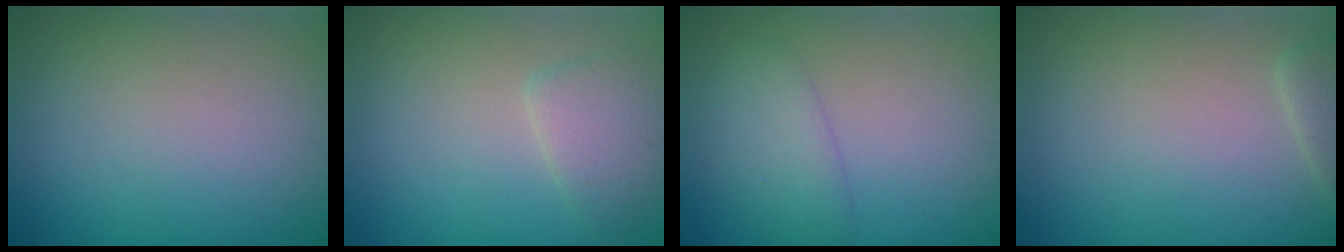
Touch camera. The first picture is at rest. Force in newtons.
{"total": 2.5, "press": 2.5, "slide": 0.2}
{"total": 2.7, "press": 2.7, "slide": 0.3}
{"total": 1.5, "press": 1.5, "slide": 0.1}